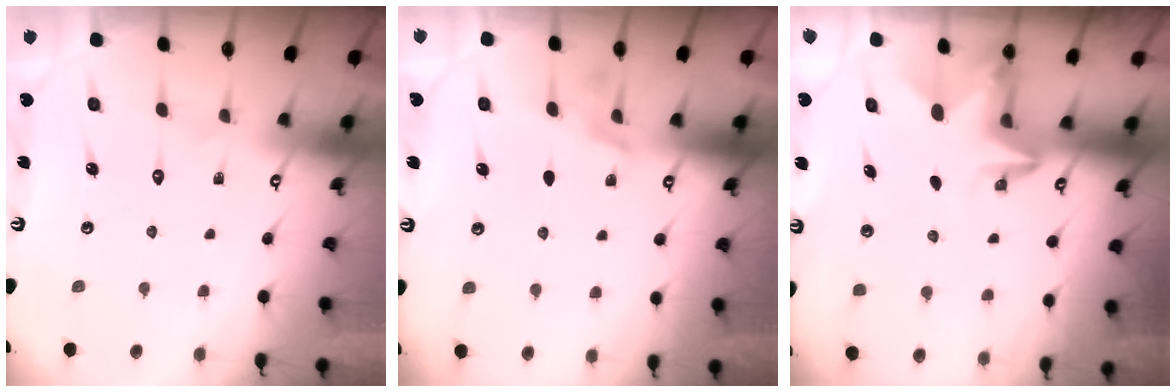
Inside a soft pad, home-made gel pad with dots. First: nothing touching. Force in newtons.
{"total": 1.8, "press": 0.9, "slide": 1.5}
{"total": 3.1, "press": 3.0, "slide": 0.8}